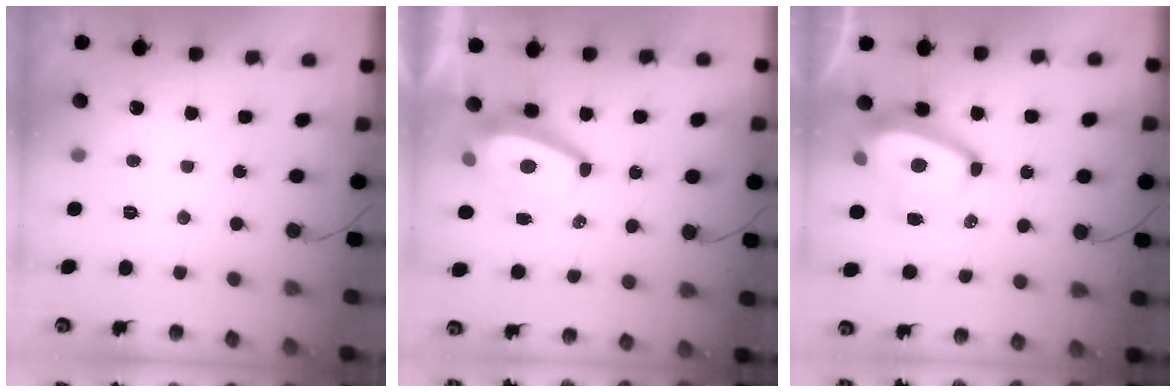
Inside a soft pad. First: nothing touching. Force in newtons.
{"total": 6.8, "press": 6.8, "slide": 0.8}
{"total": 11.9, "press": 11.7, "slide": 2.0}